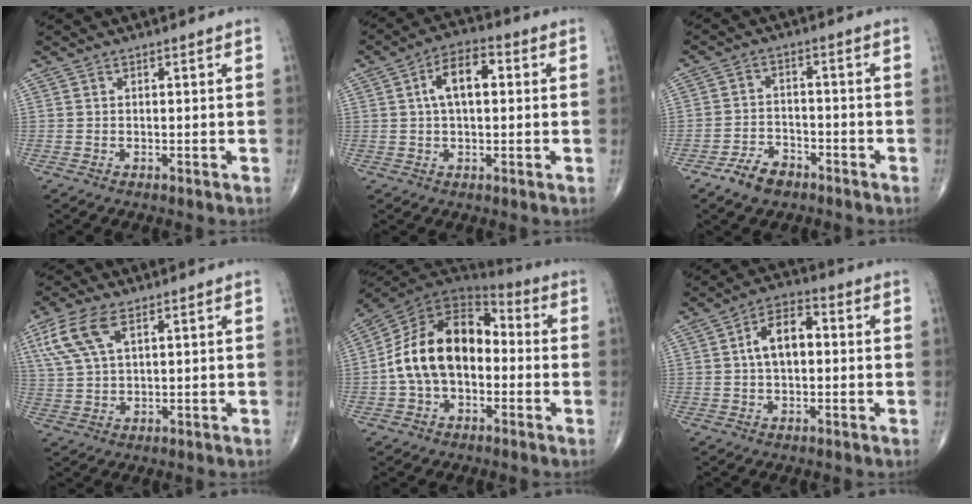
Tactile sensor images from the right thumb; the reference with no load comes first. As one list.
[{"total": 8.5, "force": [1.6, 4.4, 7.2], "torque": [-0.118, 0.020, 0.021]}, {"total": 6.0, "force": [-4.1, 3.5, 2.7], "torque": [-0.041, 0.024, -0.073]}, {"total": 9.2, "force": [4.3, 4.1, 7.0], "torque": [-0.170, 0.004, 0.089]}, {"total": 17.8, "force": [-1.2, 11.6, 13.5], "torque": [-0.220, 0.045, -0.030]}, {"total": 8.3, "force": [0.8, 4.7, 6.8], "torque": [-0.112, 0.023, 0.007]}]